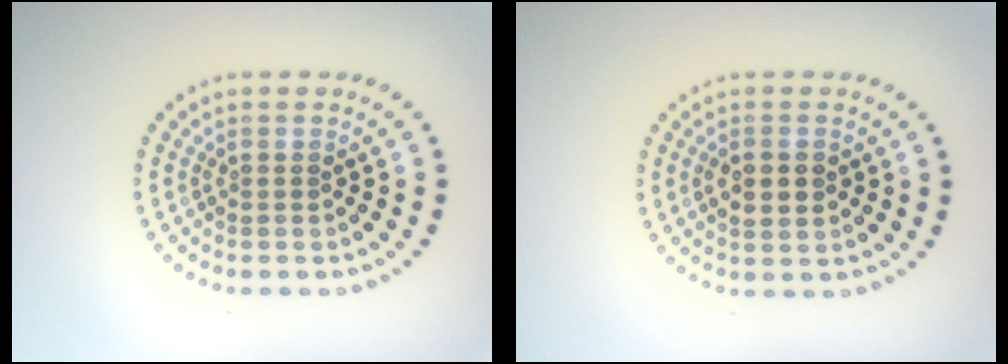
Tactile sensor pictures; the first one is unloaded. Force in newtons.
{"total": 2.2, "press": 2.2, "slide": 0.1}